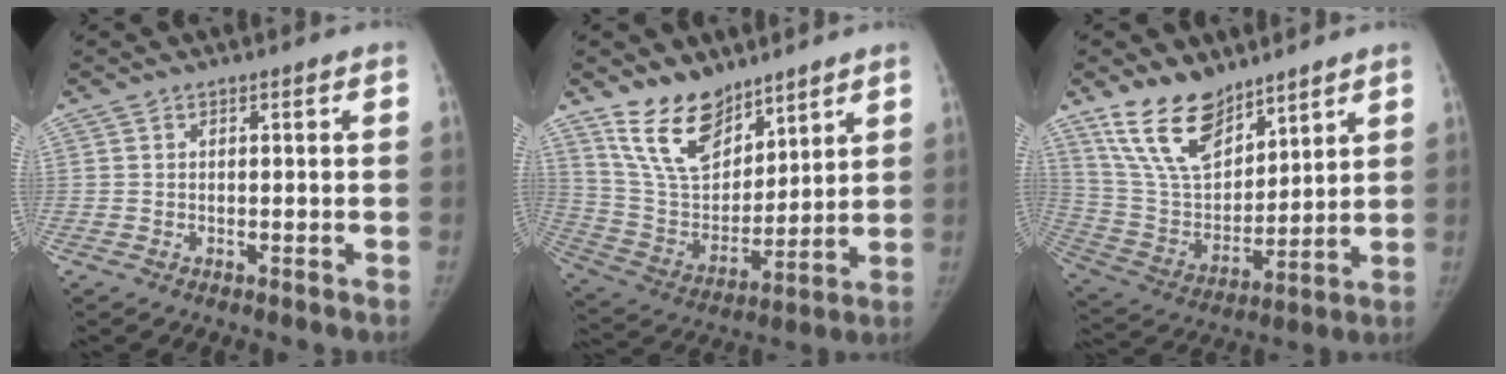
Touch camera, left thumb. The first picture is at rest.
{"total": 14.6, "force": [10.7, 7.5, 6.5], "torque": [-0.083, -0.065, 0.216]}
{"total": 15.3, "force": [11.2, 7.4, 7.5], "torque": [-0.103, -0.059, 0.226]}